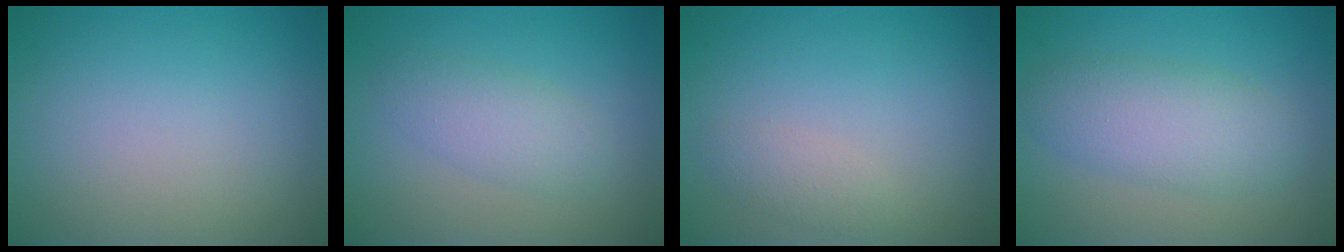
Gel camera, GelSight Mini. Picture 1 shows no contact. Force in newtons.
{"total": 2.8, "press": 2.8, "slide": 0.1}
{"total": 1.4, "press": 1.4, "slide": 0.1}
{"total": 4.5, "press": 4.5, "slide": 0.1}